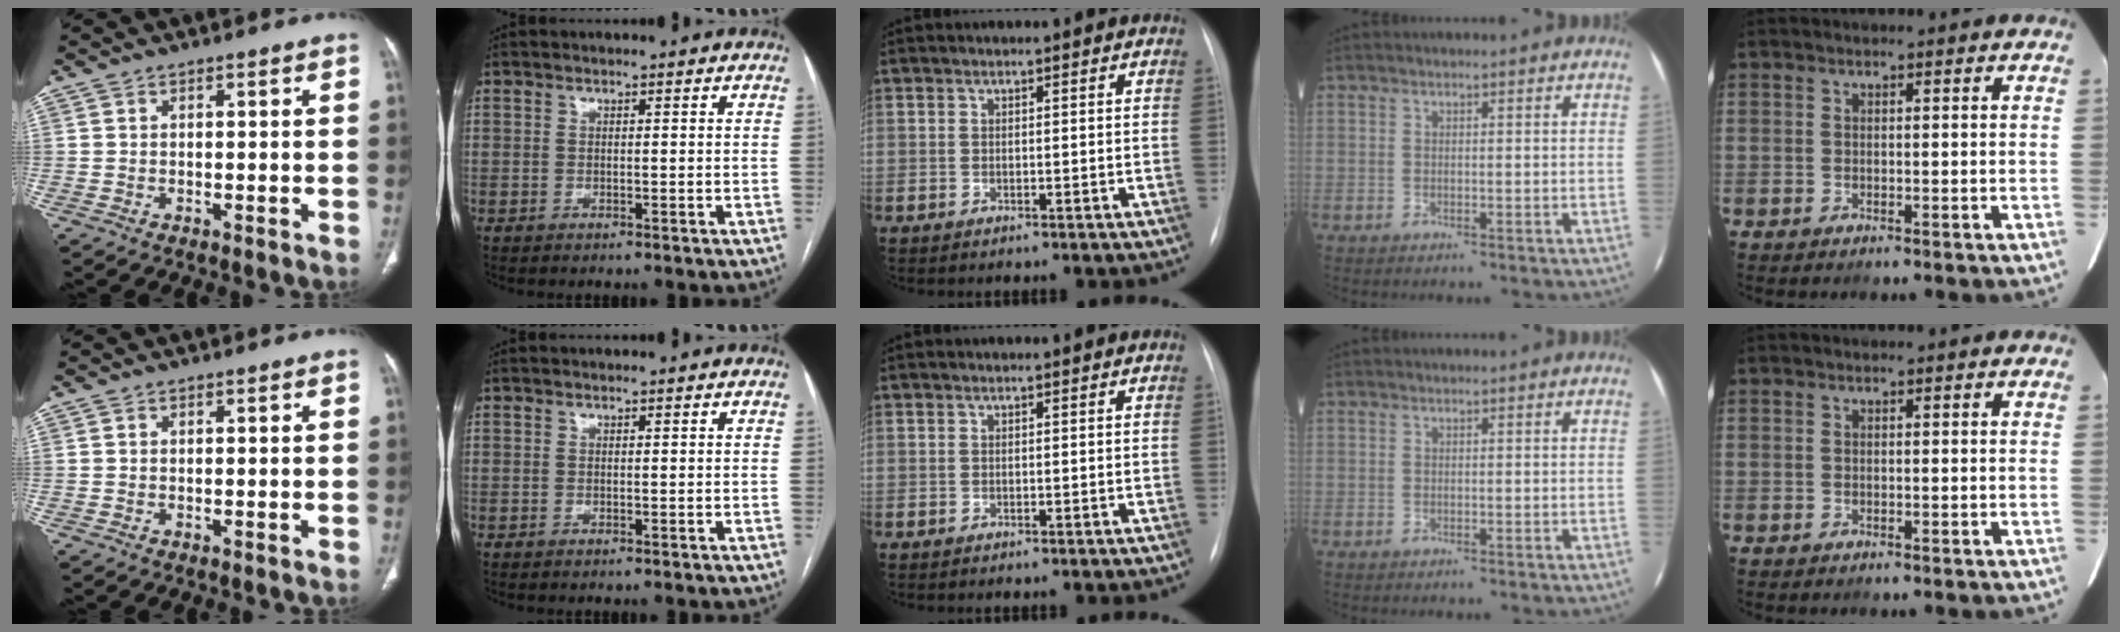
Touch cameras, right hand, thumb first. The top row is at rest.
{}